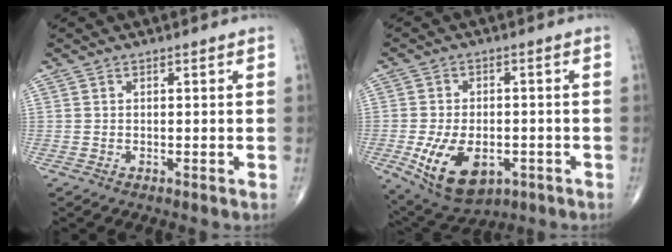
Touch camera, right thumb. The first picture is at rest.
{"total": 12.8, "force": [-4.2, 7.6, 9.4], "torque": [-0.156, 0.004, -0.052]}